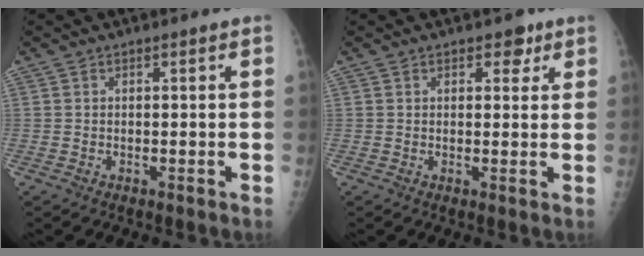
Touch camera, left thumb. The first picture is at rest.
{"total": 3.2, "force": [1.8, 2.0, 1.7], "torque": [0.000, -0.005, 0.020]}